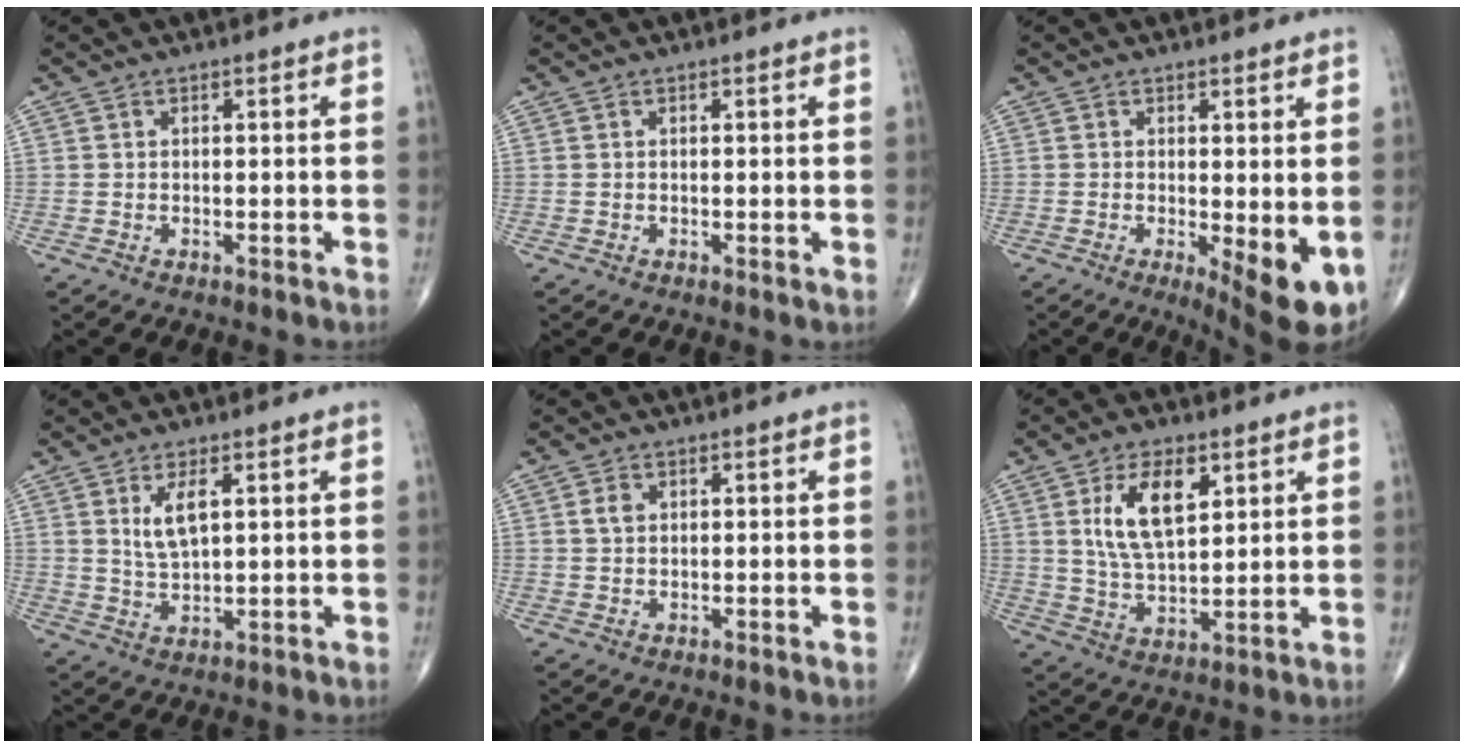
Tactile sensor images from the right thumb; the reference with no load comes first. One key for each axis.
{"total": 0.0}
{"total": 7.8, "fx": -1.5, "fy": 2.3, "fz": 7.3, "tx": -0.100, "ty": -0.020, "tz": -0.016}
{"total": 5.4, "fx": 2.0, "fy": 2.1, "fz": 4.6, "tx": -0.085, "ty": -0.014, "tz": 0.042}
{"total": 2.0, "fx": 0.5, "fy": 1.5, "fz": 1.2, "tx": -0.019, "ty": 0.002, "tz": 0.010}
{"total": 11.2, "fx": 4.2, "fy": 5.4, "fz": 8.9, "tx": -0.148, "ty": -0.018, "tz": 0.082}